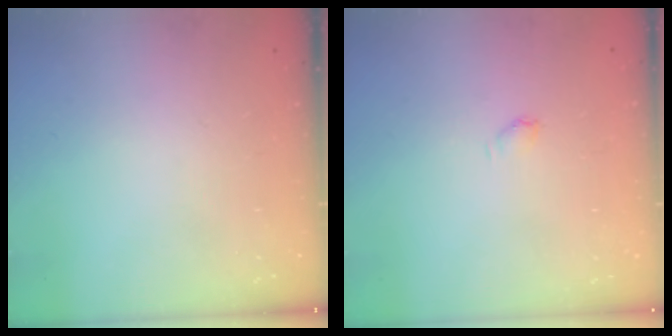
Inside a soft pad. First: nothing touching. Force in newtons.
{"total": 3.5, "press": 3.4, "slide": 0.7}